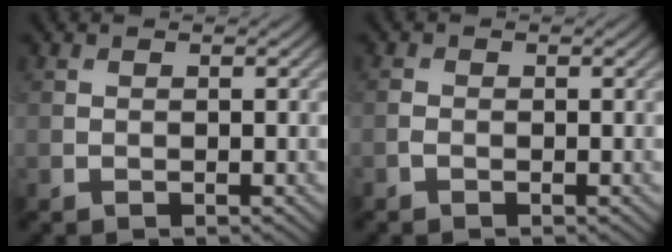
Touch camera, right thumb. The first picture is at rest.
{"total": 0.9, "force": [-0.5, 0.6, 0.5], "torque": [-0.011, 0.001, -0.013]}